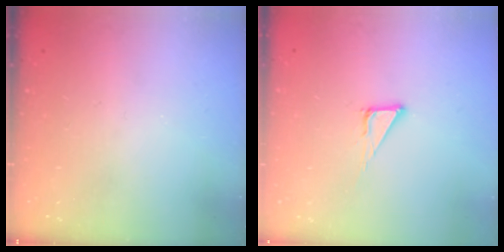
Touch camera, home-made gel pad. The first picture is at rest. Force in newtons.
{"total": 4.7, "press": 4.7, "slide": 0.2}